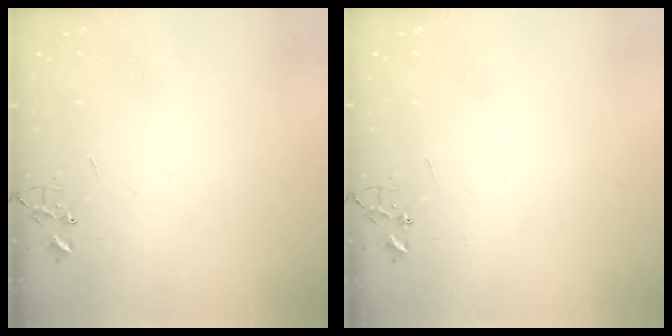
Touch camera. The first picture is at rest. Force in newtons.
{"total": 0.0}